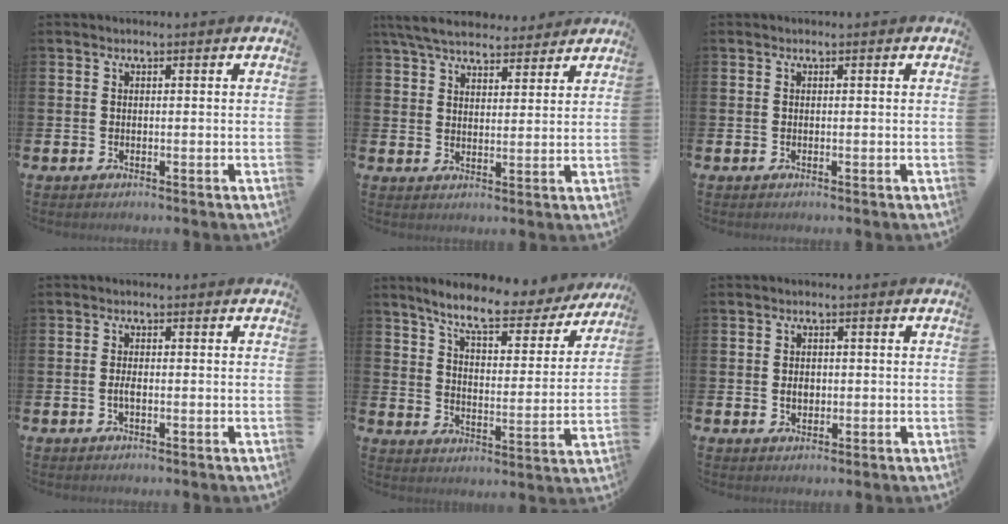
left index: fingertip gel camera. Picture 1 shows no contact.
{"total": 6.4, "force": [6.0, 1.5, 1.6], "torque": [-0.057, -0.020, 0.111]}
{"total": 0.0}
{"total": 1.3, "force": [-0.4, 0.5, 1.2], "torque": [-0.023, 0.000, -0.007]}
{"total": 8.0, "force": [7.1, 1.6, 3.4], "torque": [-0.084, -0.046, 0.117]}
{"total": 1.9, "force": [0.0, 1.4, 1.3], "torque": [-0.010, 0.002, -0.006]}